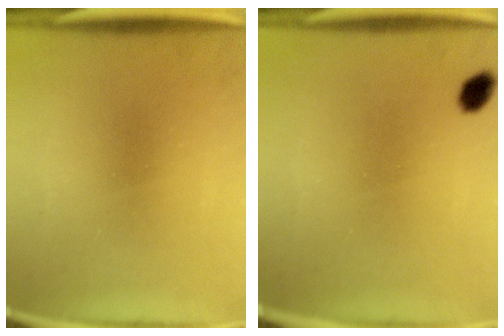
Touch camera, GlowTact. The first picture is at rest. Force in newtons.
{"total": 2.5}